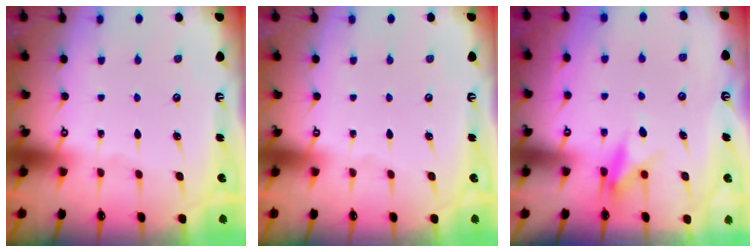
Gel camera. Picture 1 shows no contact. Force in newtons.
{"total": 0.0}
{"total": 8.0, "press": 8.0, "slide": 0.5}